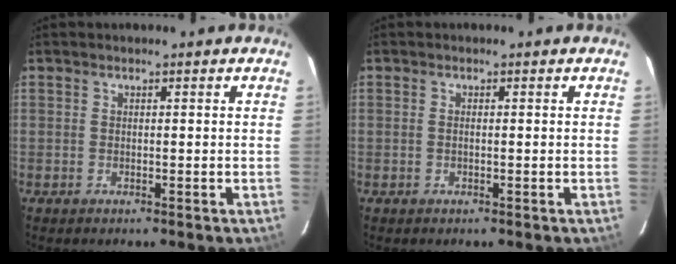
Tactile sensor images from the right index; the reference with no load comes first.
{"total": 0.6, "force": [0.0, 0.1, 0.6], "torque": [-0.013, 0.001, -0.001]}